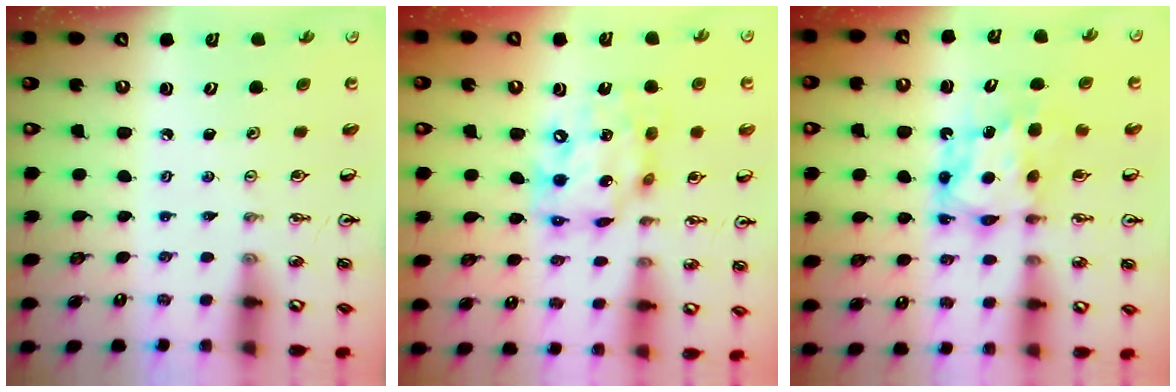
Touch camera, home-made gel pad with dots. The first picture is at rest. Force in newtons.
{"total": 14.0, "press": 13.9, "slide": 1.1}
{"total": 6.9, "press": 6.9, "slide": 0.6}